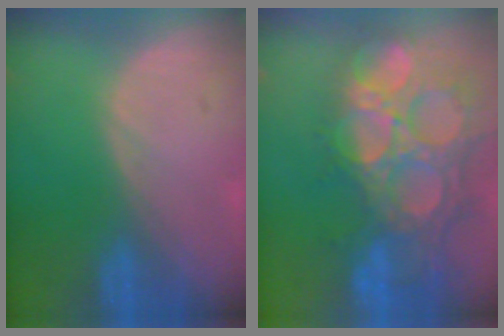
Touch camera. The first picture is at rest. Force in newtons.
{"total": 14.8, "press": 12.3, "slide": 8.3}